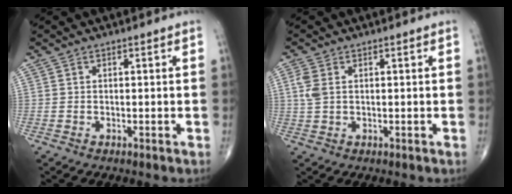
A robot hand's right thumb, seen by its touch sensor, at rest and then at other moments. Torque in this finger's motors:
{"motor_torque": [-0.27, -0.25, 0.49, 0.18, 0.04]}